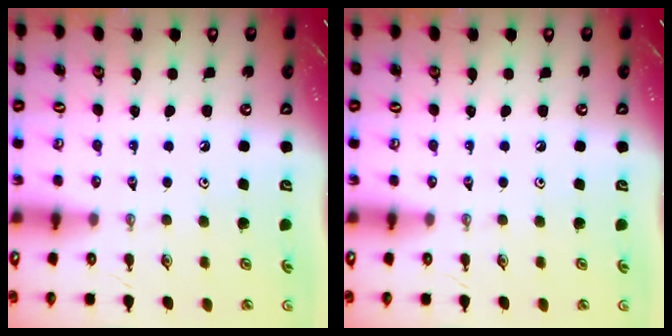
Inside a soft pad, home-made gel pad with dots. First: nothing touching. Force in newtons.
{"total": 0.0}